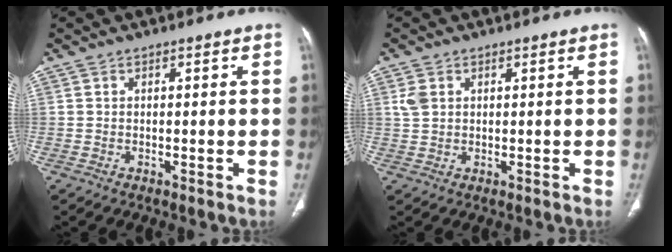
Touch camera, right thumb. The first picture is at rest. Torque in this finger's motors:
{"motor_torque": [0.31, 0.95, 0.60, 0.52, 0.06]}